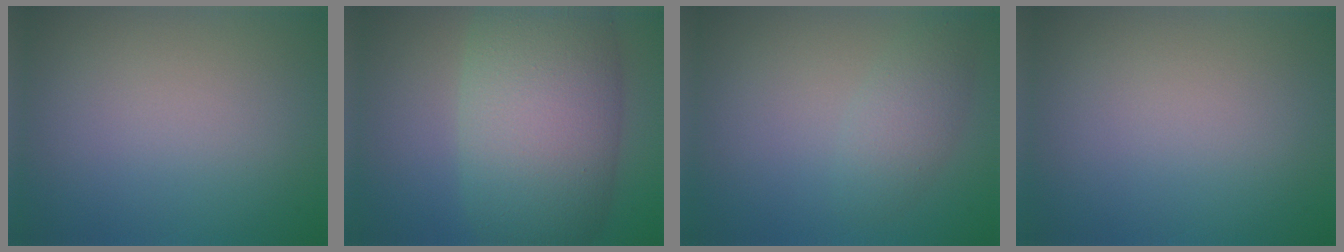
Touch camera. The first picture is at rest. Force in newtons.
{"total": 11.3, "press": 11.3, "slide": 0.5}
{"total": 2.2, "press": 2.2, "slide": 0.1}
{"total": 0.0}